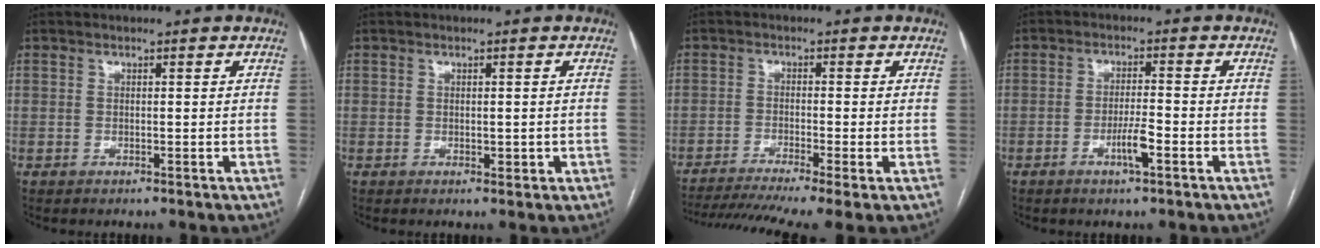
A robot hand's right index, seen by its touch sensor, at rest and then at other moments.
{"total": 1.4, "force": [-0.2, 0.8, 1.1], "torque": [-0.017, 0.002, 0.003]}
{"total": 12.1, "force": [-9.0, 0.3, 8.2], "torque": [-0.137, -0.019, -0.144]}
{"total": 4.1, "force": [-1.9, 0.3, 3.6], "torque": [-0.067, -0.003, -0.035]}